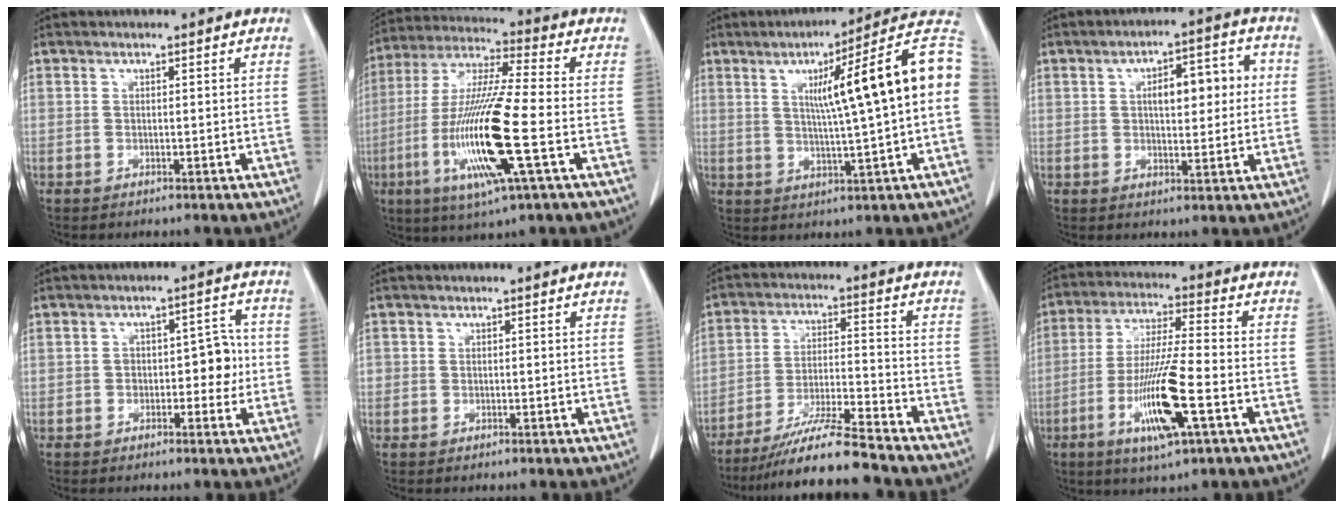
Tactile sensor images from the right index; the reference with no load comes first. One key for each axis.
{"total": 17.5, "fx": -4.6, "fy": 0.8, "fz": 16.9, "tx": -0.349, "ty": -0.018, "tz": -0.089}
{"total": 17.1, "fx": 2.6, "fy": -0.3, "fz": 16.9, "tx": -0.229, "ty": 0.029, "tz": 0.029}
{"total": 9.1, "fx": 1.7, "fy": 3.1, "fz": 8.4, "tx": -0.117, "ty": 0.027, "tz": 0.026}
{"total": 5.2, "fx": -0.7, "fy": 2.8, "fz": 4.2, "tx": -0.047, "ty": 0.026, "tz": -0.008}
{"total": 0.8, "fx": -0.1, "fy": 0.8, "fz": 0.0, "tx": 0.011, "ty": 0.006, "tz": -0.004}
{"total": 11.1, "fx": -9.6, "fy": -0.5, "fz": 5.5, "tx": -0.092, "ty": -0.014, "tz": -0.170}
{"total": 13.0, "fx": -4.6, "fy": 0.9, "fz": 12.2, "tx": -0.238, "ty": -0.018, "tz": -0.083}